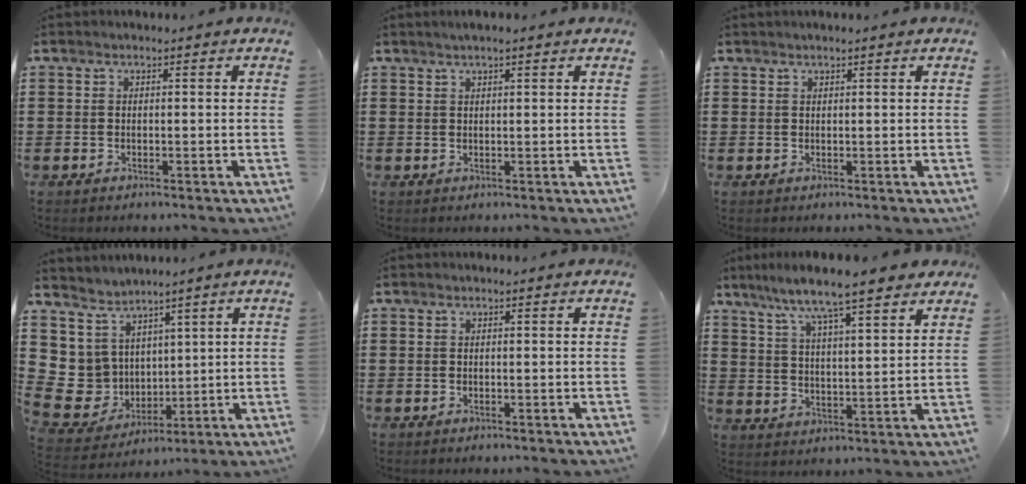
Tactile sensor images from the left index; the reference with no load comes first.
{"total": 1.5, "force": [1.1, 0.0, 1.0], "torque": [-0.020, 0.002, 0.019]}
{"total": 0.6, "force": [0.4, 0.0, 0.3], "torque": [-0.007, 0.000, 0.009]}
{"total": 7.8, "force": [2.3, 7.4, 0.7], "torque": [-0.072, -0.021, 0.054]}
{"total": 0.0}
{"total": 8.0, "force": [6.9, 0.5, 4.2], "torque": [-0.108, -0.029, 0.114]}